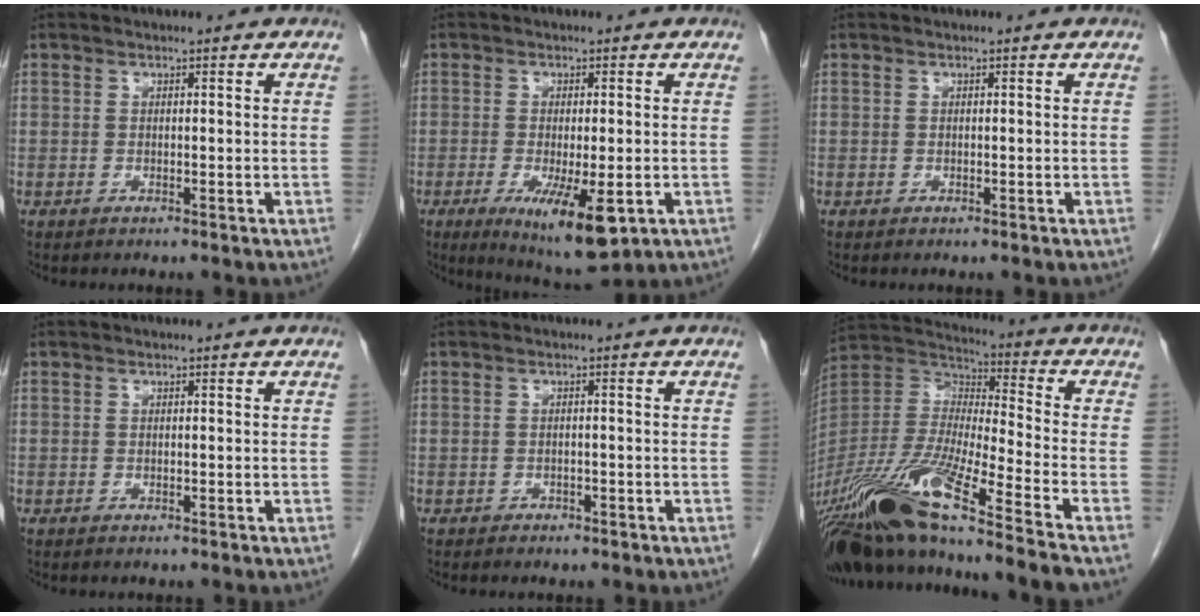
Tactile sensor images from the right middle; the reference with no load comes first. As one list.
[{"total": 9.3, "force": [-3.5, 2.4, 8.3], "torque": [-0.129, -0.023, -0.044]}, {"total": 0.0}, {"total": 0.7, "force": [0.4, -0.1, -0.6], "torque": [0.007, 0.000, 0.007]}, {"total": 0.8, "force": [-0.3, 0.7, -0.3], "torque": [-0.002, 0.003, 0.000]}, {"total": 22.9, "force": [-17.3, -0.9, 15.0], "torque": [-0.331, -0.040, -0.323]}]